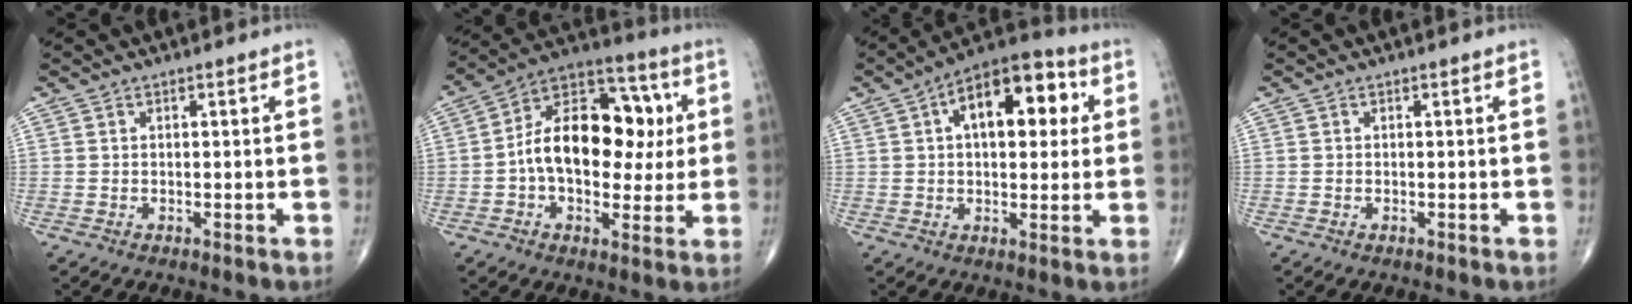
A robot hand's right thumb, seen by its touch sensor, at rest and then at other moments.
{"total": 19.9, "force": [1.2, 12.3, 15.6], "torque": [-0.210, 0.033, 0.013]}
{"total": 15.7, "force": [4.2, 8.2, 12.7], "torque": [-0.152, 0.024, 0.055]}
{"total": 0.0}